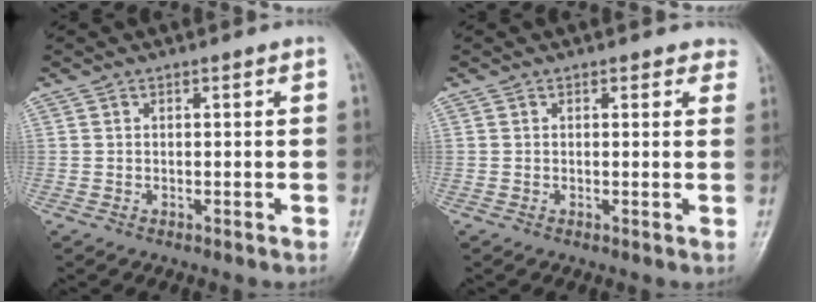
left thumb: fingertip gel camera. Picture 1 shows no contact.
{"total": 2.3, "force": [1.8, 1.4, 0.5], "torque": [0.025, -0.005, 0.005]}